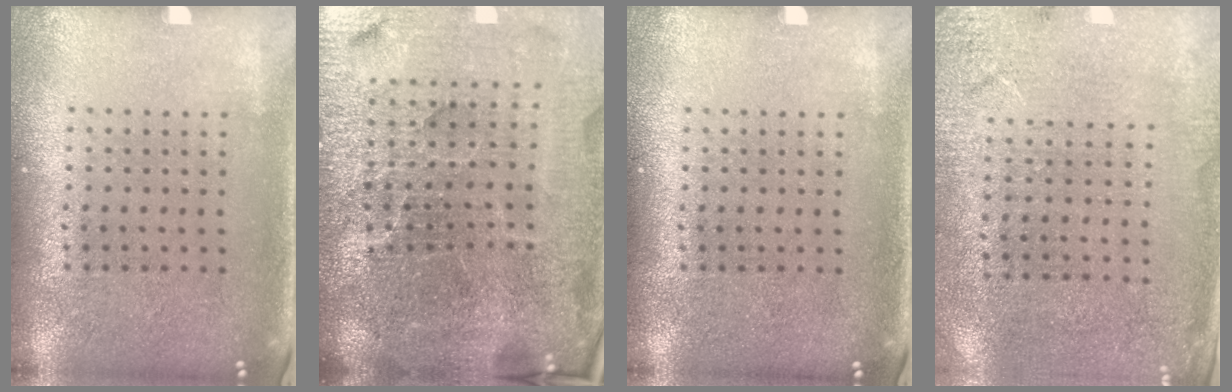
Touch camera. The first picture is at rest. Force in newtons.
{"total": 6.9, "press": 6.0, "slide": 3.4}
{"total": 0.0}
{"total": 2.6, "press": 2.4, "slide": 0.9}